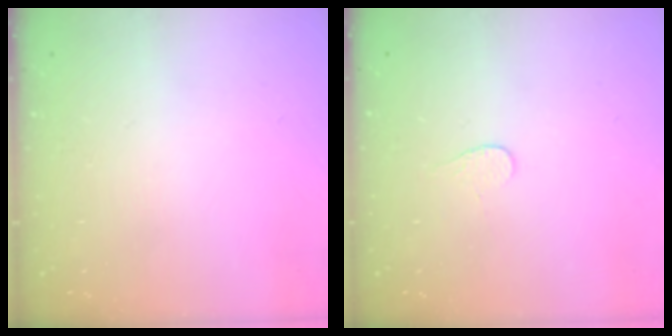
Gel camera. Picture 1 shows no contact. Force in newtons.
{"total": 3.4, "press": 3.4, "slide": 0.4}